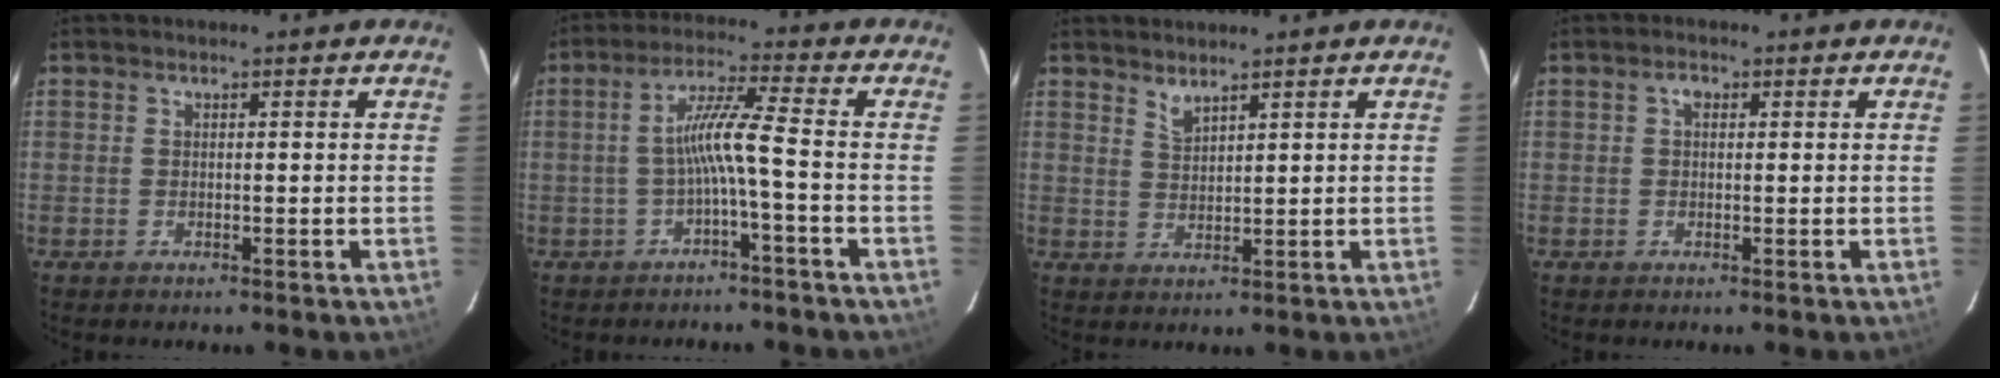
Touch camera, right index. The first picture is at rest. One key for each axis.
{"total": 6.1, "fx": -2.1, "fy": -0.9, "fz": 5.6, "tx": -0.122, "ty": 0.009, "tz": -0.036}
{"total": 2.4, "fx": 2.2, "fy": 0.4, "fz": 0.9, "tx": -0.016, "ty": 0.000, "tz": 0.040}
{"total": 1.4, "fx": 0.4, "fy": 1.0, "fz": 0.9, "tx": -0.014, "ty": 0.008, "tz": 0.003}